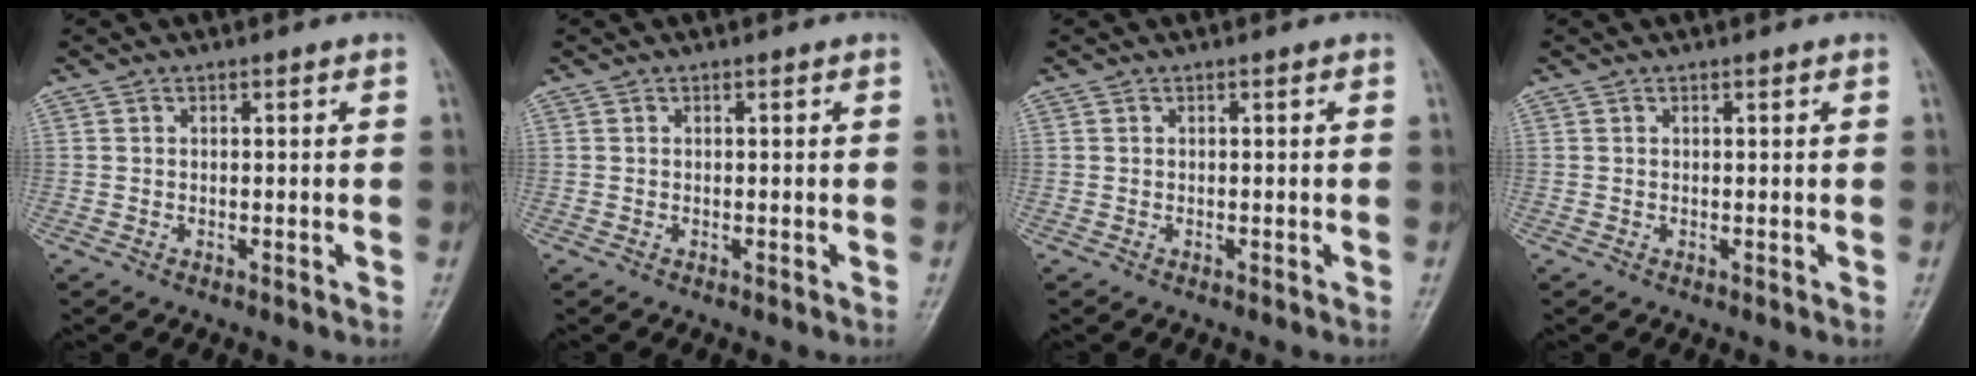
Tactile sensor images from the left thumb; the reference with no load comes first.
{"total": 0.0}
{"total": 0.0}
{"total": 0.0}